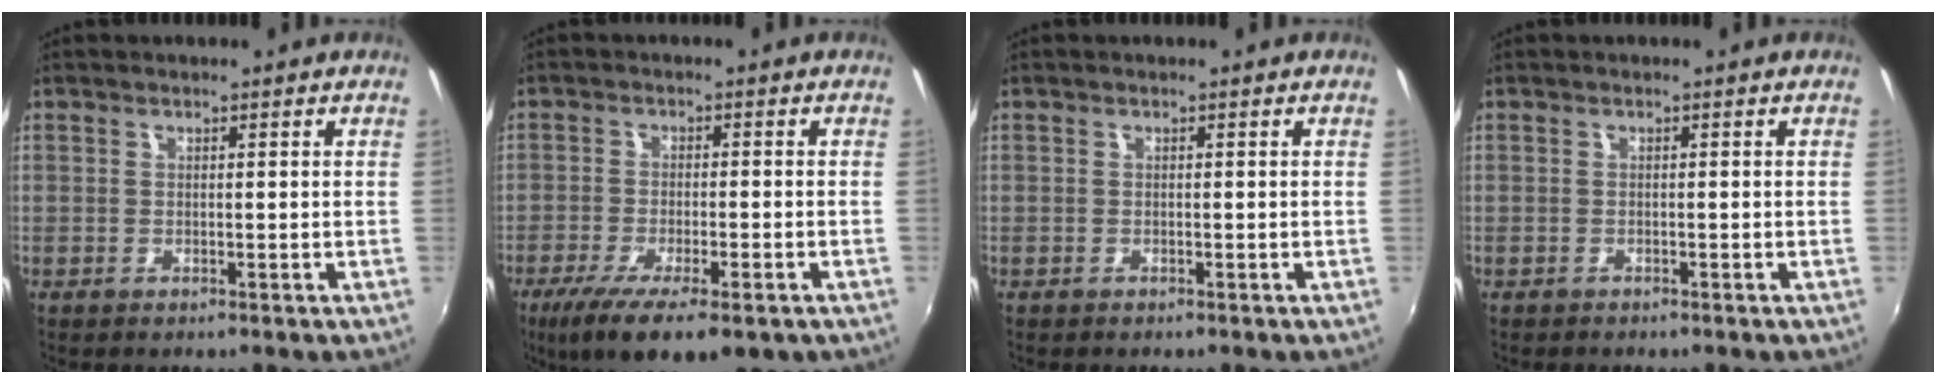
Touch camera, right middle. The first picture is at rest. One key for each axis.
{"total": 14.5, "fx": -9.1, "fy": 4.7, "fz": 10.3, "tx": -0.203, "ty": -0.055, "tz": -0.143}
{"total": 0.5, "fx": -0.5, "fy": 0.3, "fz": 0.0, "tx": -0.003, "ty": -0.002, "tz": -0.008}
{"total": 1.1, "fx": -1.0, "fy": 0.6, "fz": 0.1, "tx": -0.008, "ty": -0.002, "tz": -0.015}